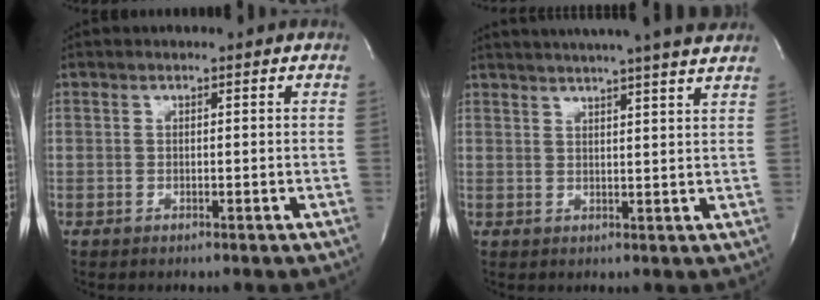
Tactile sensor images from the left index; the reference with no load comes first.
{"total": 16.4, "force": [14.6, -0.4, 7.5], "torque": [-0.126, 0.006, 0.185]}